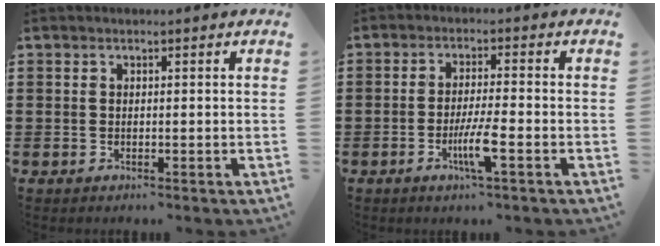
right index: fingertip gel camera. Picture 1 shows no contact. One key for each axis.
{"total": 5.3, "fx": -2.2, "fy": 0.3, "fz": 4.8, "tx": -0.092, "ty": -0.014, "tz": -0.041}